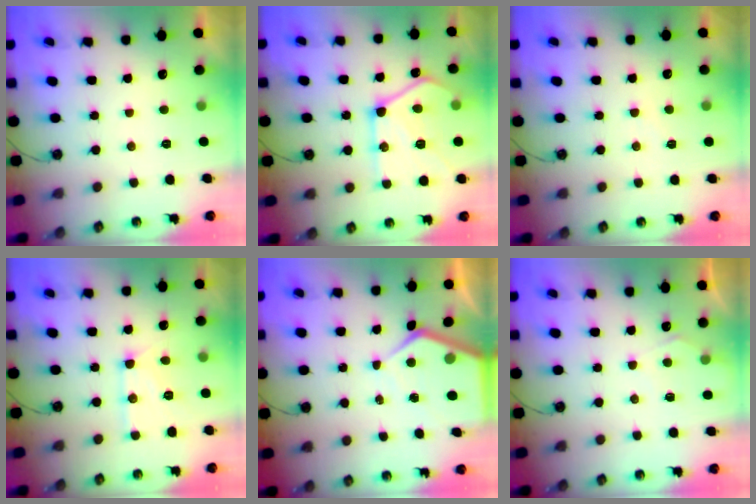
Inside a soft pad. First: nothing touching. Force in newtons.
{"total": 21.8, "press": 21.6, "slide": 2.2}
{"total": 2.4, "press": 2.4, "slide": 0.4}
{"total": 11.4, "press": 11.3, "slide": 0.5}
{"total": 8.9, "press": 8.9, "slide": 0.7}
{"total": 6.7, "press": 6.7, "slide": 0.6}